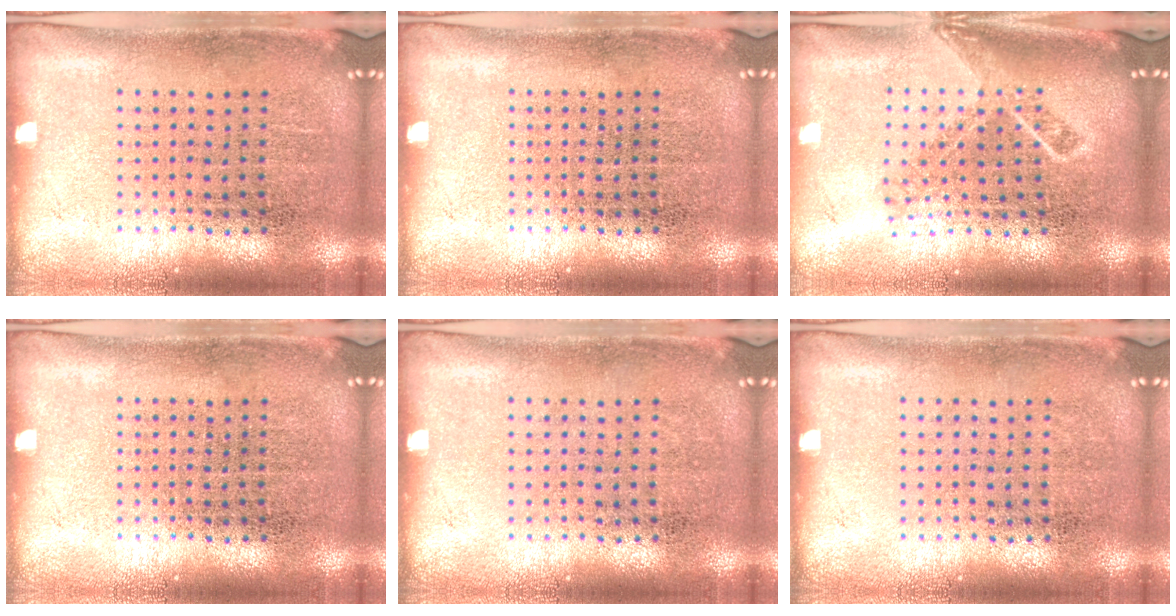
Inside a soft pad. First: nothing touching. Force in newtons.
{"total": 0.0}
{"total": 1.8, "press": 1.3, "slide": 1.3}
{"total": 0.0}
{"total": 0.0}
{"total": 0.0}